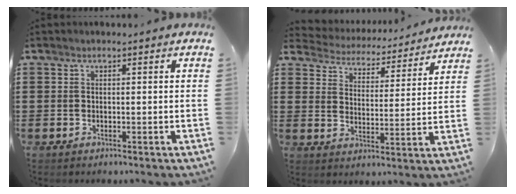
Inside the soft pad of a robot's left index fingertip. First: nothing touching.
{"total": 3.8, "force": [3.8, 0.2, -0.3], "torque": [-0.023, -0.036, 0.058]}